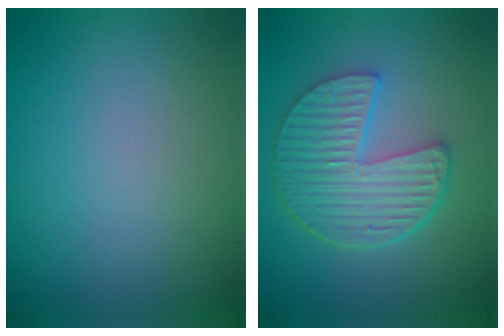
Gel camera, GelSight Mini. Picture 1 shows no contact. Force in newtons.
{"total": 6.7, "press": 4.8, "slide": 4.6}